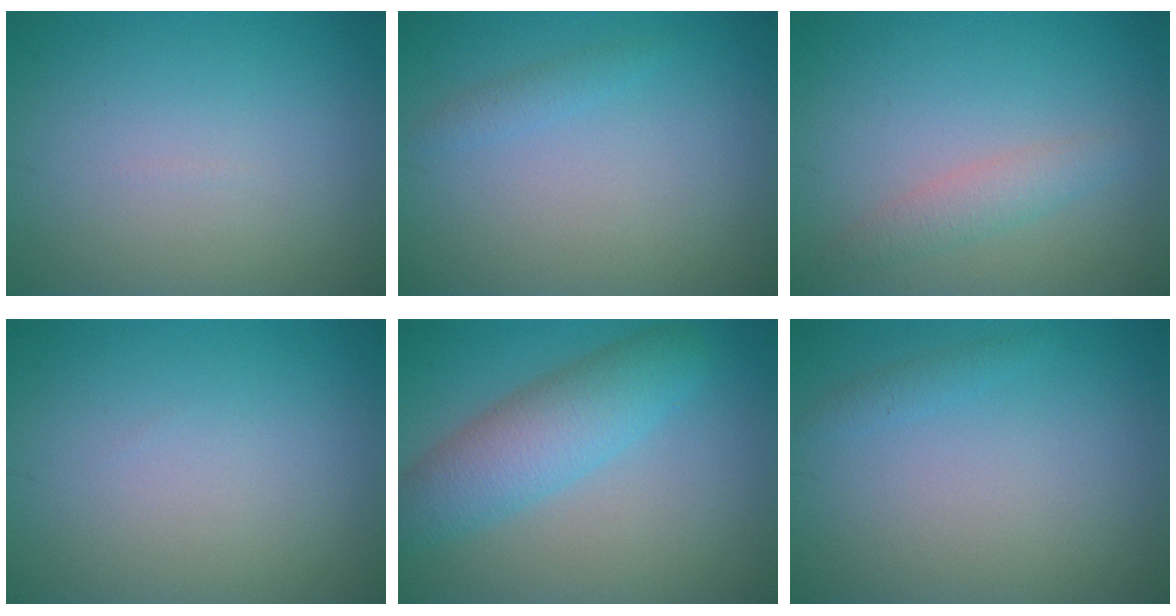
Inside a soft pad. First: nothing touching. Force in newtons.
{"total": 1.0, "press": 1.0, "slide": 0.1}
{"total": 2.0, "press": 2.0, "slide": 0.1}
{"total": 0.0}
{"total": 5.9, "press": 5.9, "slide": 0.0}
{"total": 0.8, "press": 0.8, "slide": 0.2}